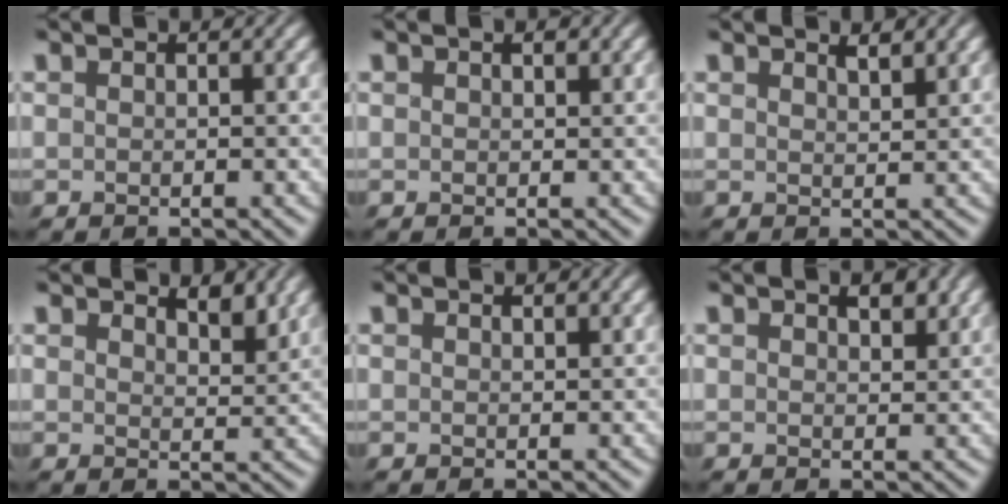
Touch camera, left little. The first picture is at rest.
{"total": 1.1, "force": [0.5, 0.6, 0.8], "torque": [-0.014, 0.001, 0.006]}
{"total": 2.0, "force": [1.4, 0.6, 1.2], "torque": [-0.016, 0.002, 0.024]}
{"total": 2.7, "force": [2.1, 1.0, 1.4], "torque": [-0.026, -0.003, 0.028]}
{"total": 0.9, "force": [0.6, 0.3, 0.5], "torque": [-0.010, 0.001, 0.014]}
{"total": 2.3, "force": [1.2, 1.3, 1.5], "torque": [-0.029, -0.001, 0.018]}